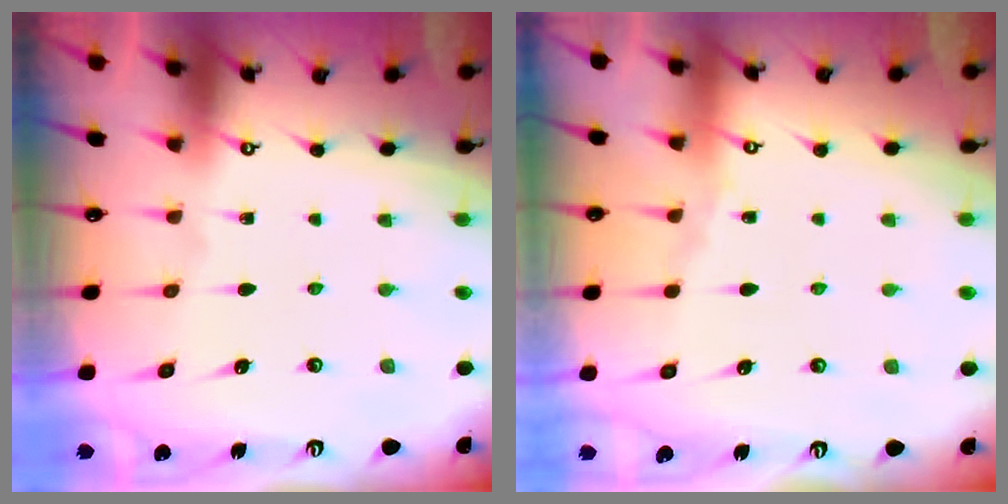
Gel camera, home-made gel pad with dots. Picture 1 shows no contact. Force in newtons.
{"total": 1.8, "press": 1.8, "slide": 0.4}